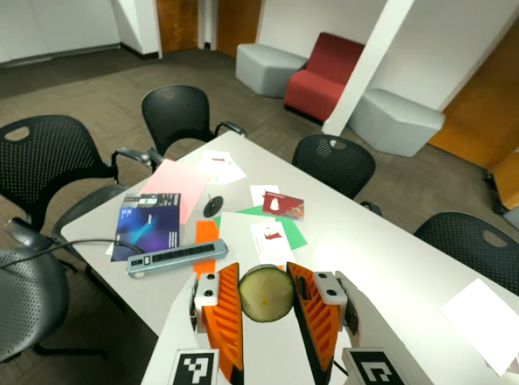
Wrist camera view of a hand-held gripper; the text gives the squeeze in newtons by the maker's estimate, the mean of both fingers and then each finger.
{"total": 12.4, "left": 12.7, "right": 12.2}